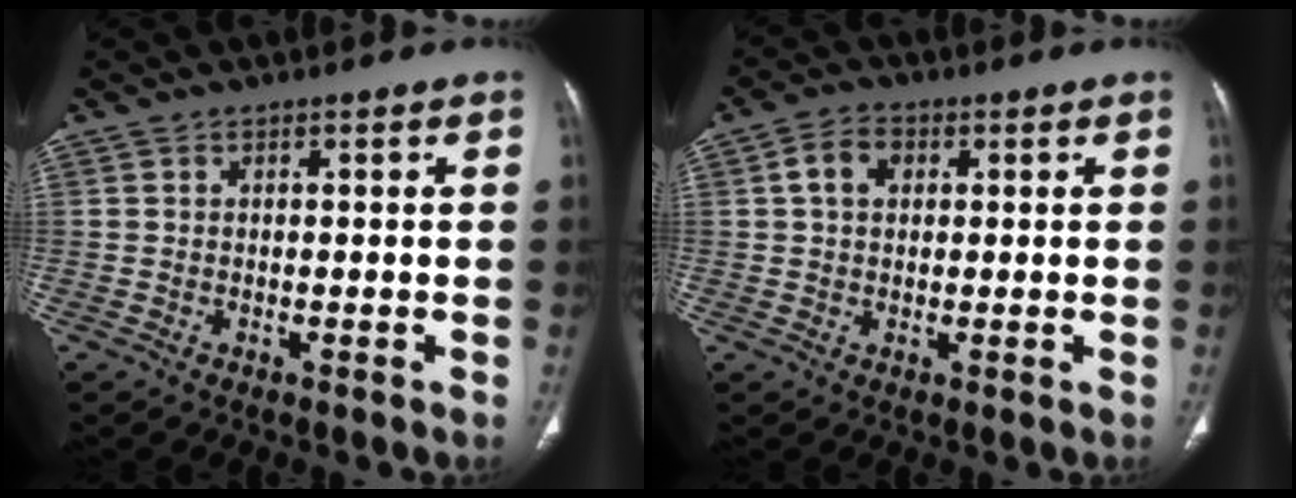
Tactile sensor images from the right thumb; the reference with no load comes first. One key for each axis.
{"total": 4.8, "fx": 1.2, "fy": 3.6, "fz": 3.0, "tx": -0.047, "ty": 0.009, "tz": 0.017}